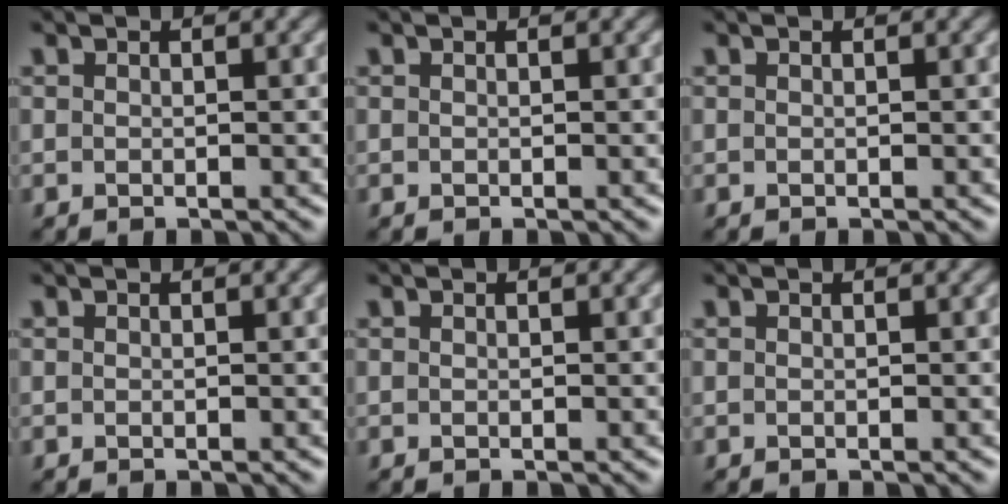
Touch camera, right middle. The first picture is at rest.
{"total": 0.0}
{"total": 0.0}
{"total": 0.0}
{"total": 0.0}
{"total": 0.0}